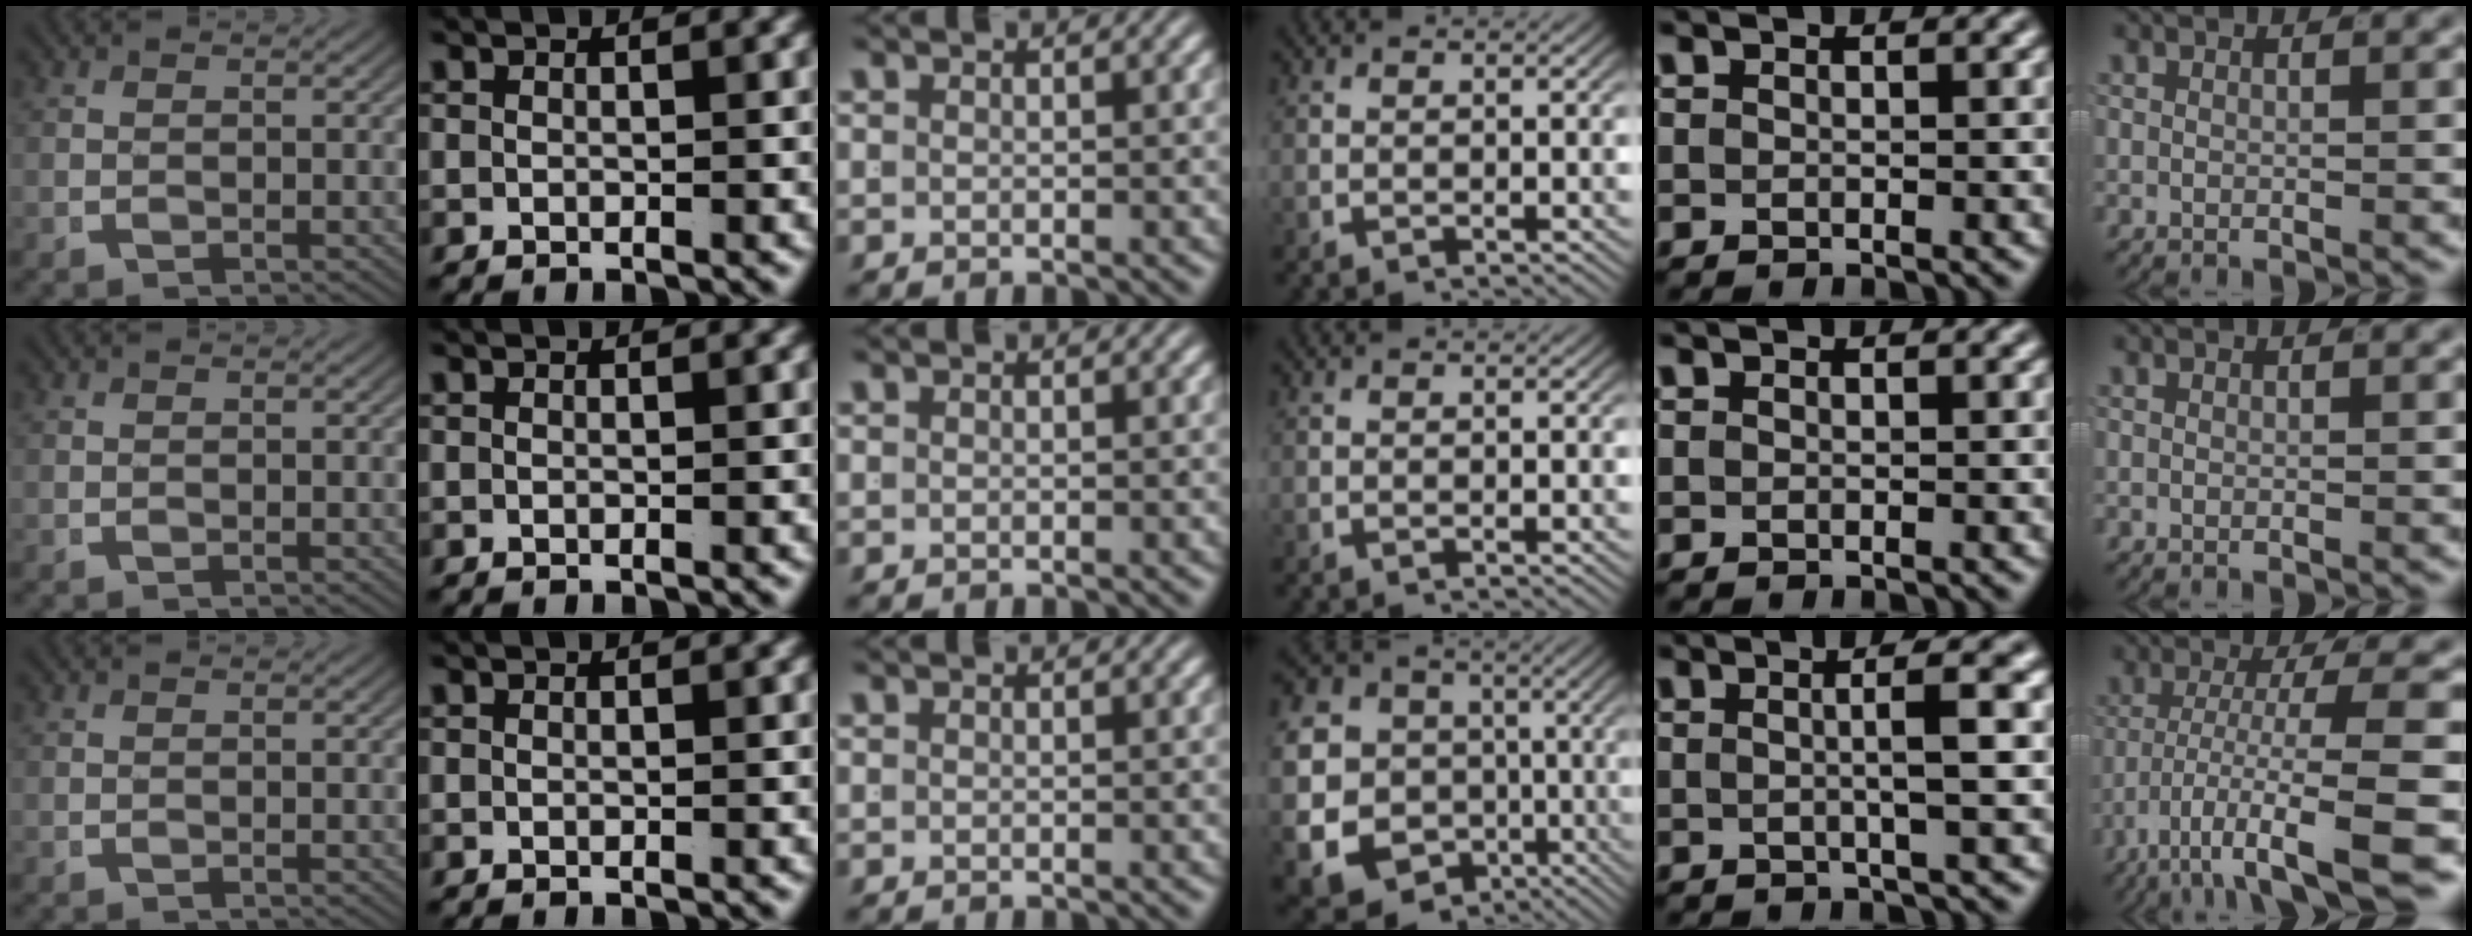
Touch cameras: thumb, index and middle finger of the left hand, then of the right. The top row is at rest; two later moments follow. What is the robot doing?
{"motion": "lift_and_place", "object": "shorts"}